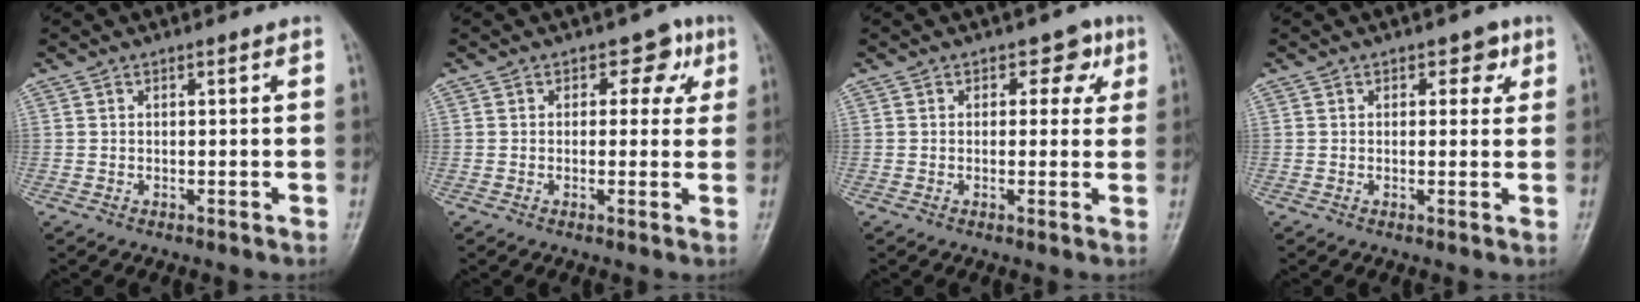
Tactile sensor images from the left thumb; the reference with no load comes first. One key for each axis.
{"total": 4.7, "fx": 1.6, "fy": 3.6, "fz": 2.6, "tx": 0.011, "ty": 0.001, "tz": 0.008}
{"total": 4.0, "fx": 1.4, "fy": 3.1, "fz": 2.2, "tx": 0.011, "ty": 0.000, "tz": 0.007}
{"total": 2.8, "fx": 1.2, "fy": 2.0, "fz": 1.5, "tx": 0.009, "ty": -0.002, "tz": 0.009}